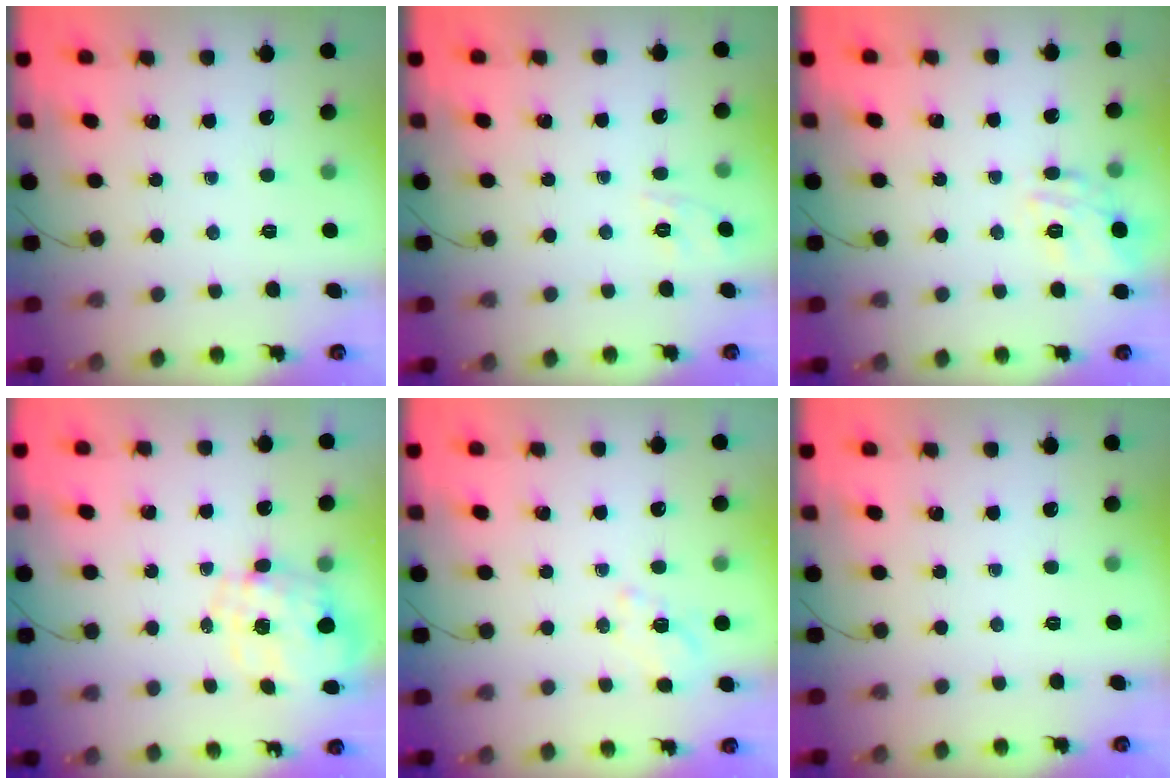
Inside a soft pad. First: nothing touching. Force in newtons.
{"total": 2.0, "press": 0.8, "slide": 1.8}
{"total": 14.3, "press": 14.3, "slide": 0.4}
{"total": 2.3, "press": 2.1, "slide": 1.1}
{"total": 2.4, "press": 1.9, "slide": 1.5}
{"total": 0.0}